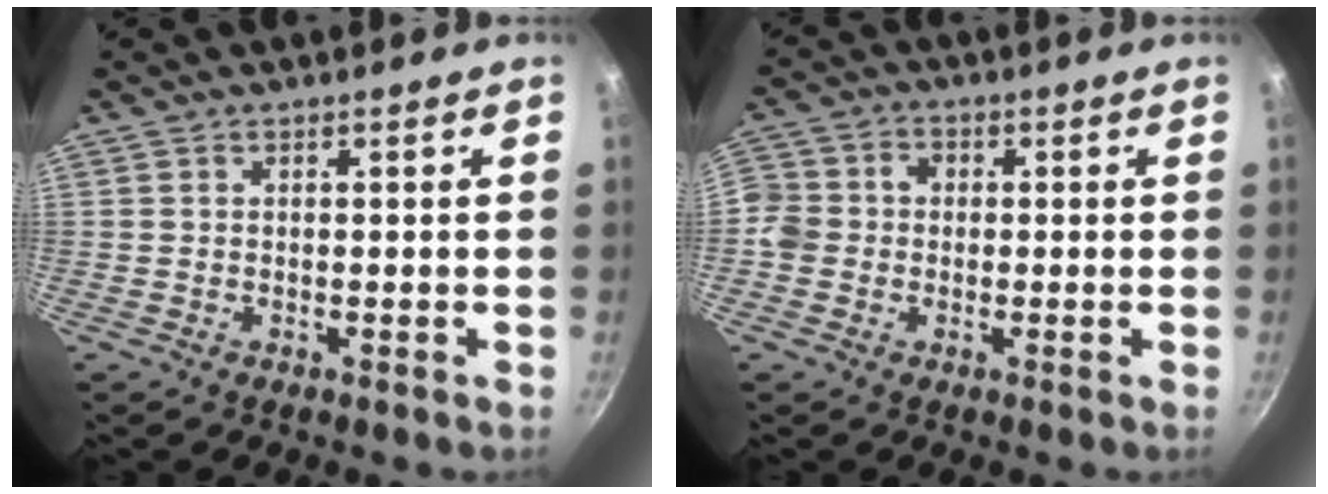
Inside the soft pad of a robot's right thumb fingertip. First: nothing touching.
{"total": 6.3, "force": [-0.6, 5.7, 2.6], "torque": [-0.041, 0.023, -0.019]}